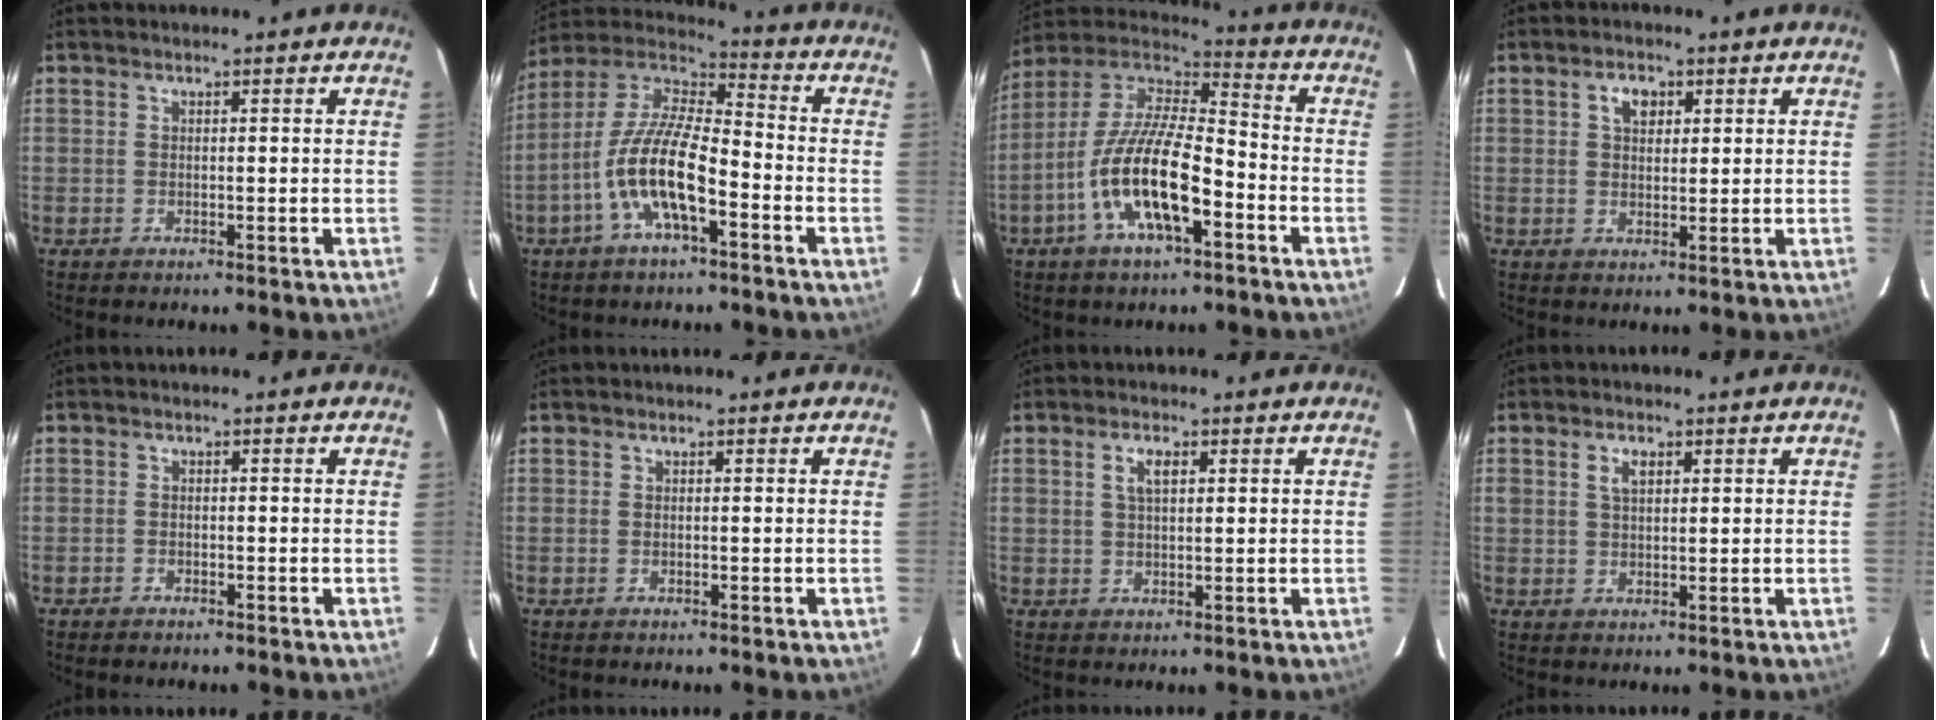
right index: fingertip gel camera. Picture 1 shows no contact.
{"total": 13.1, "force": [-5.4, 3.9, 11.3], "torque": [-0.232, 0.003, -0.109]}
{"total": 16.8, "force": [-6.9, 5.4, 14.4], "torque": [-0.285, -0.011, -0.135]}
{"total": 3.6, "force": [1.5, 2.4, 2.2], "torque": [-0.034, 0.009, 0.027]}
{"total": 1.1, "force": [-1.0, 0.5, 0.1], "torque": [-0.011, 0.004, -0.017]}
{"total": 0.0}
{"total": 3.1, "force": [1.1, 1.5, 2.5], "torque": [-0.047, 0.006, 0.020]}
{"total": 3.0, "force": [1.2, 1.9, 2.1], "torque": [-0.036, 0.007, 0.022]}